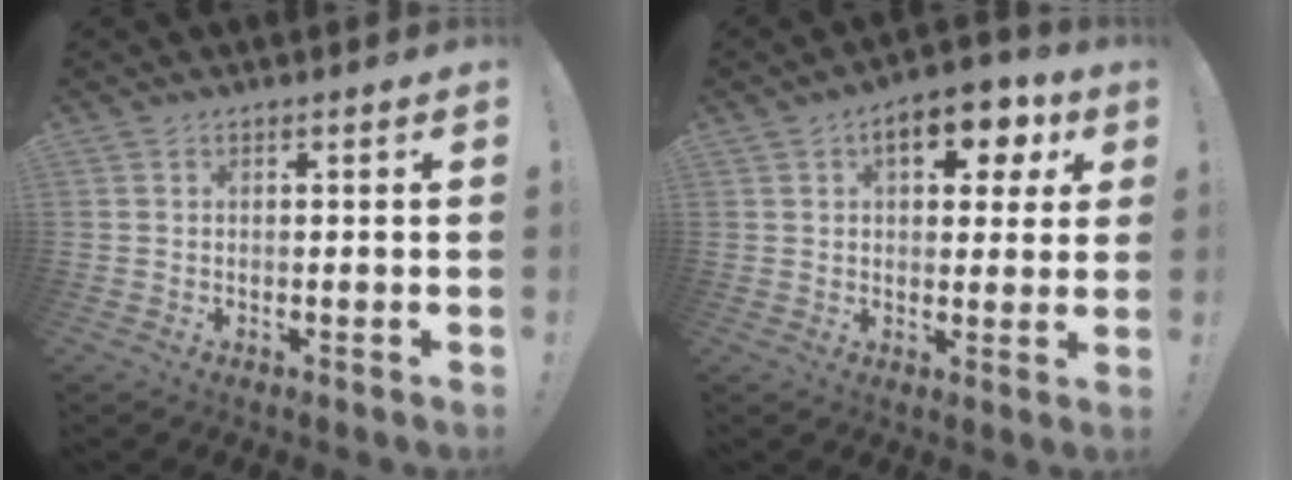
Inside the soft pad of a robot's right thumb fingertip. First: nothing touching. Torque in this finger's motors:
{"motor_torque": [0.04, 1.66, 1.10, 0.37, 0.01]}